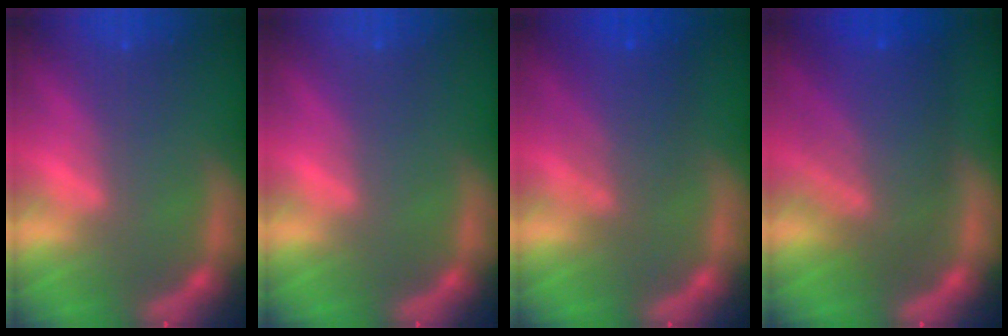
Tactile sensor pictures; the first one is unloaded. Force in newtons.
{"total": 0.0}
{"total": 4.5}
{"total": 8.1}